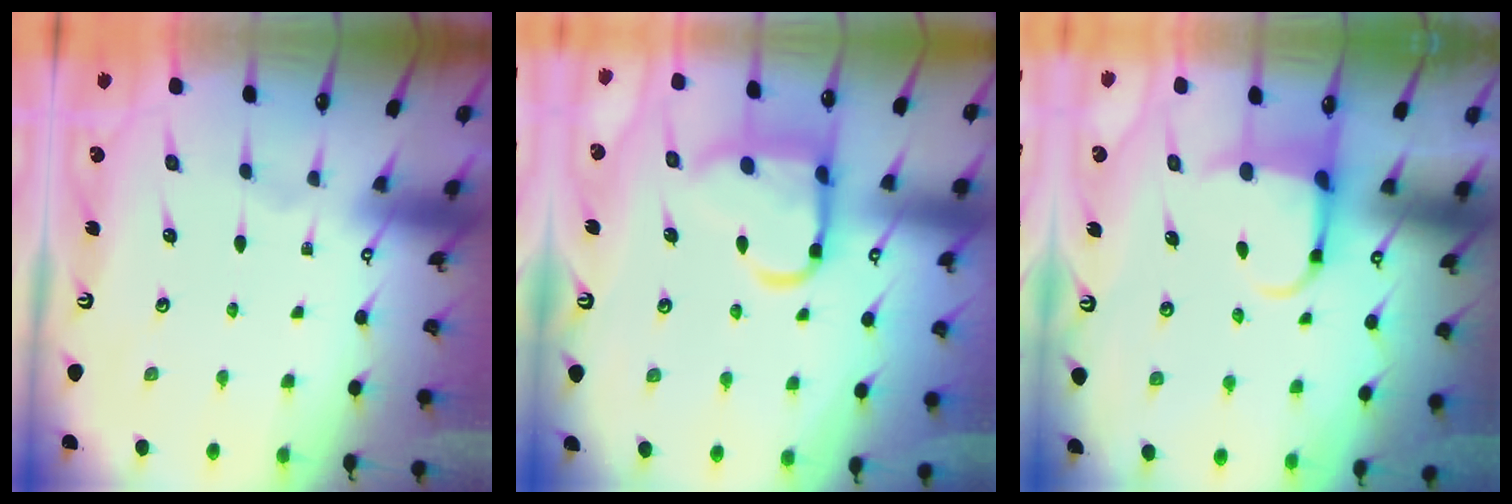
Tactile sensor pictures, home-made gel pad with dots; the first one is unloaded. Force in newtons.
{"total": 14.4, "press": 14.3, "slide": 1.6}
{"total": 3.8, "press": 3.7, "slide": 1.0}